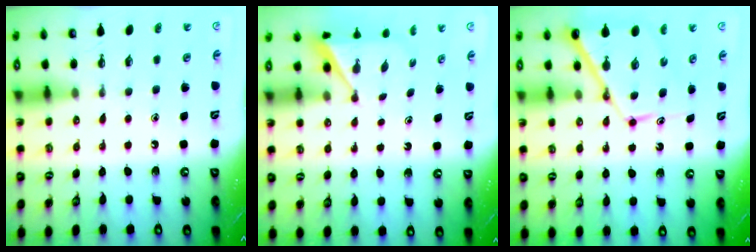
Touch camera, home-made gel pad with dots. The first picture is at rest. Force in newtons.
{"total": 3.9, "press": 3.9, "slide": 0.3}
{"total": 10.5, "press": 10.4, "slide": 1.1}